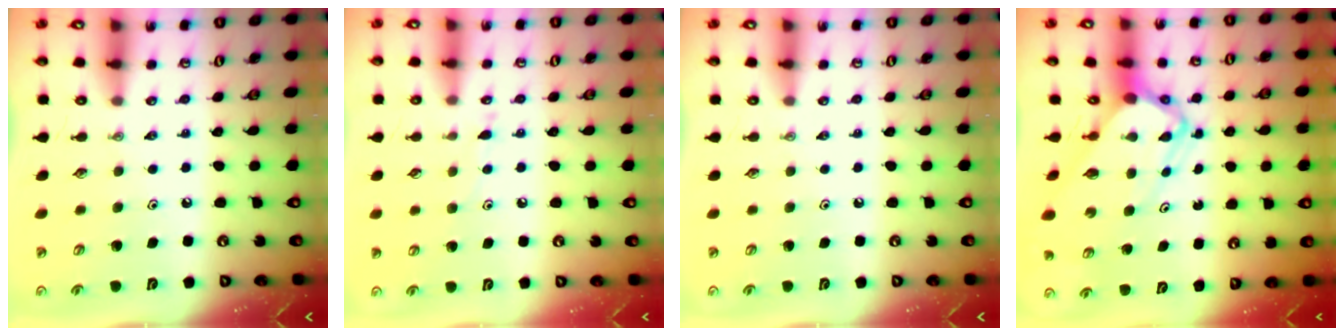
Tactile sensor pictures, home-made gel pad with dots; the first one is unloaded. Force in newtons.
{"total": 4.7, "press": 4.7, "slide": 0.6}
{"total": 0.0}
{"total": 7.5, "press": 7.4, "slide": 0.6}